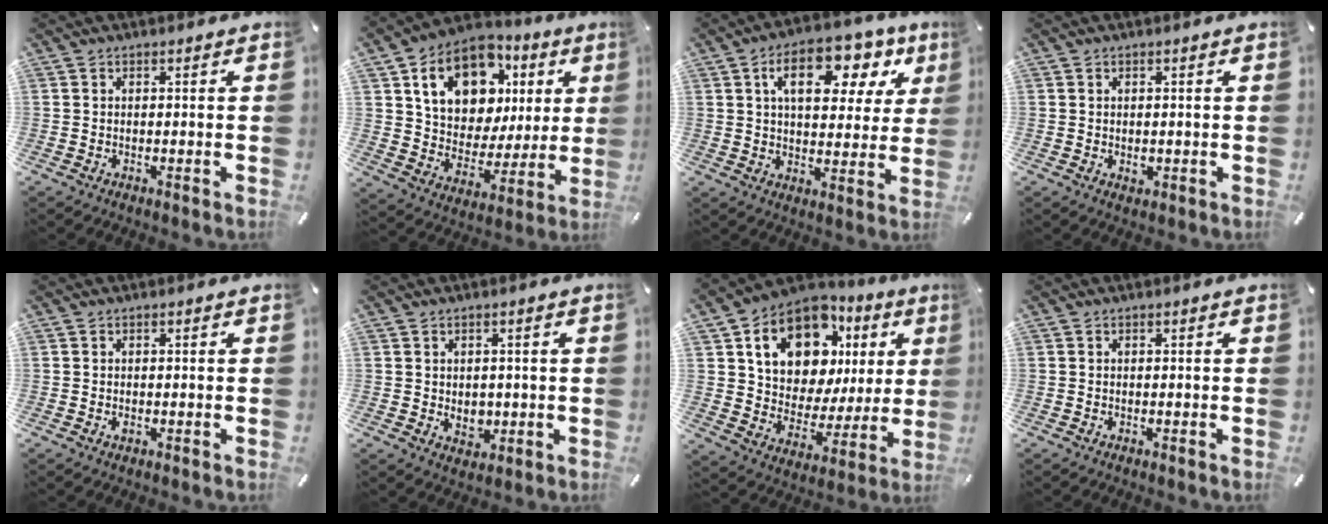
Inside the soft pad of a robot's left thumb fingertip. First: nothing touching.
{"total": 17.3, "force": [8.0, 12.5, 9.0], "torque": [-0.156, -0.030, 0.150]}
{"total": 14.8, "force": [6.8, 8.3, 10.2], "torque": [-0.151, -0.017, 0.110]}
{"total": 1.2, "force": [0.0, 1.0, 0.7], "torque": [-0.012, 0.002, 0.000]}
{"total": 0.6, "force": [-0.1, 0.4, 0.4], "torque": [-0.007, -0.002, -0.002]}
{"total": 3.8, "force": [0.1, 3.4, 1.8], "torque": [-0.008, -0.005, 0.002]}
{"total": 17.6, "force": [9.2, 11.4, 9.8], "torque": [-0.175, -0.049, 0.166]}
{"total": 0.0}